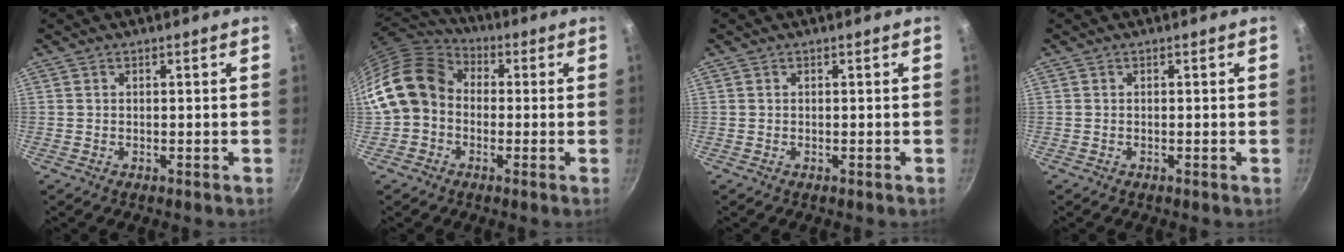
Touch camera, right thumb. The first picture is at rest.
{"total": 13.5, "force": [-0.5, 11.1, 7.7], "torque": [-0.119, 0.036, -0.027]}
{"total": 0.0}
{"total": 0.0}